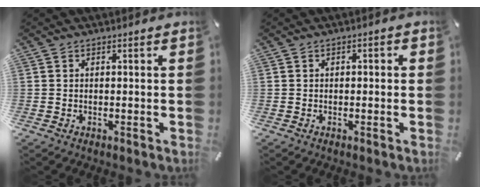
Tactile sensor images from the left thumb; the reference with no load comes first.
{"total": 1.0, "force": [-0.3, 0.6, 0.7], "torque": [-0.012, 0.003, -0.007]}